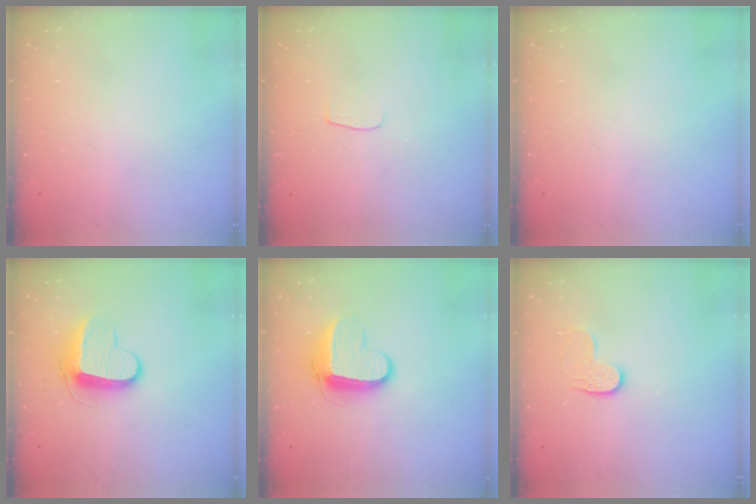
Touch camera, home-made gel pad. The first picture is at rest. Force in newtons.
{"total": 3.1, "press": 3.1, "slide": 0.3}
{"total": 0.0}
{"total": 9.8, "press": 9.8, "slide": 0.1}
{"total": 9.6, "press": 9.6, "slide": 0.8}
{"total": 5.7, "press": 5.7, "slide": 0.5}